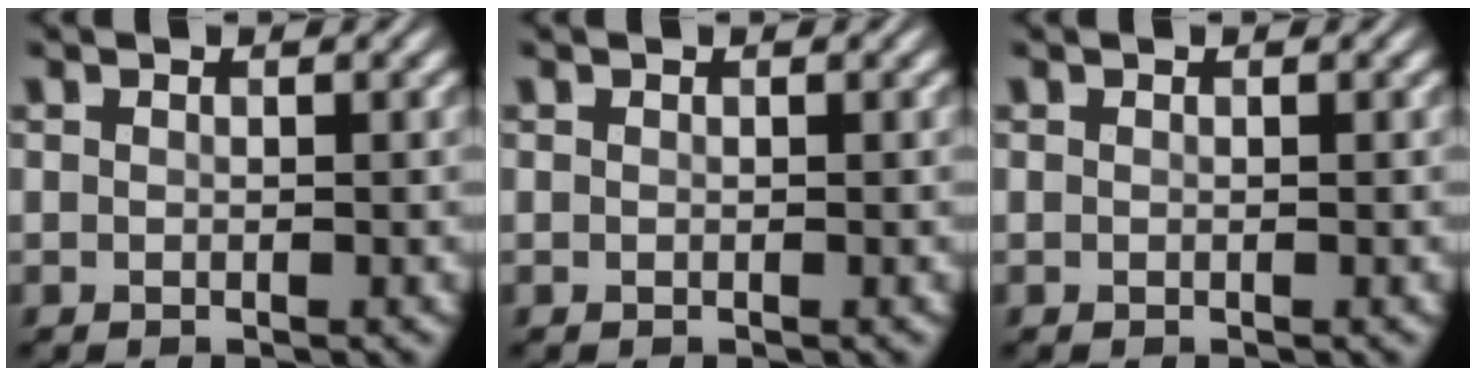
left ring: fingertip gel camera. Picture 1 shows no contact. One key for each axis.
{"total": 0.0}
{"total": 0.0}